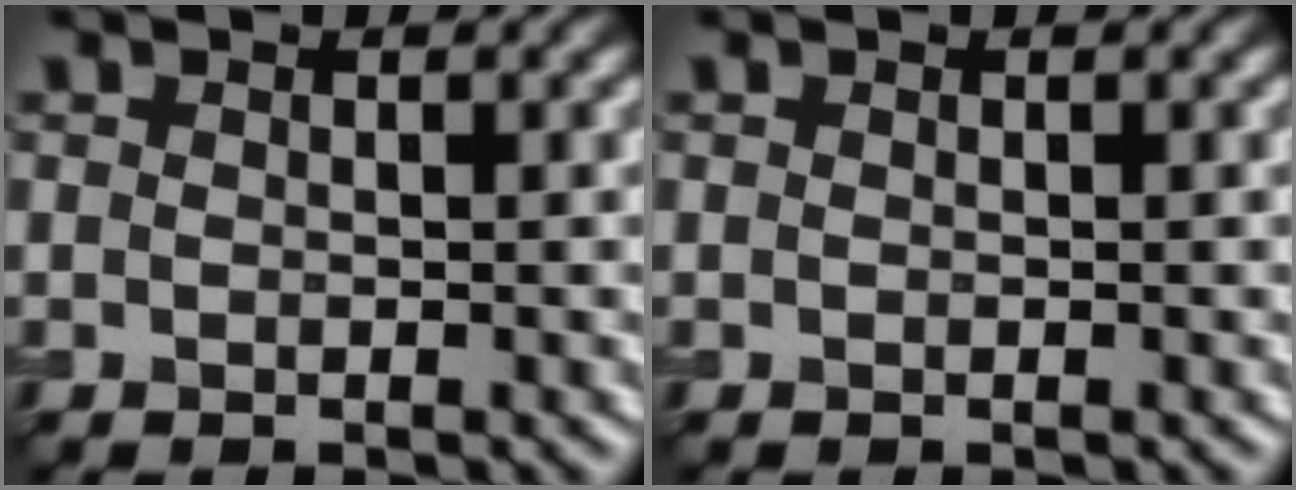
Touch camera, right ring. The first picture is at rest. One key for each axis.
{"total": 0.0}